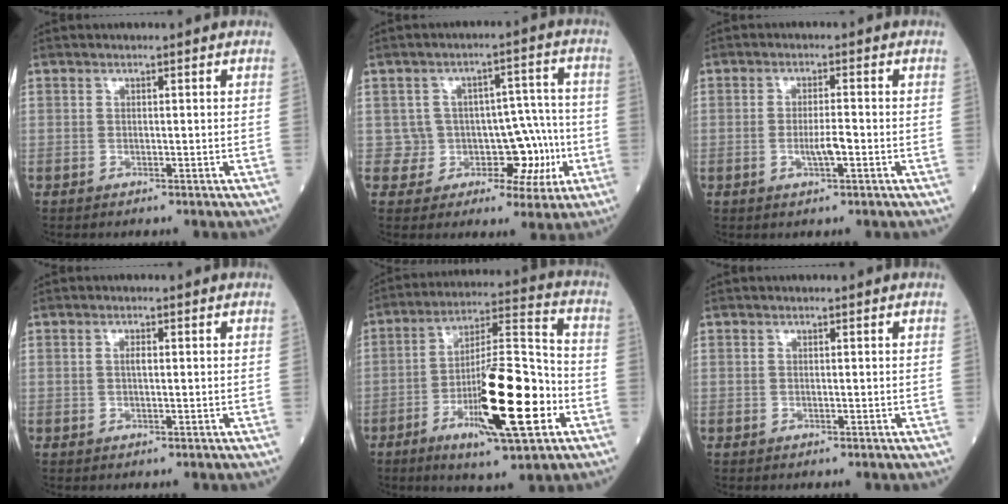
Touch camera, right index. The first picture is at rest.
{"total": 7.8, "force": [-1.4, 6.4, 4.2], "torque": [-0.030, 0.033, -0.005]}
{"total": 3.0, "force": [-0.9, 0.3, 2.8], "torque": [-0.055, 0.000, -0.013]}
{"total": 1.1, "force": [0.2, 0.3, 1.0], "torque": [-0.021, 0.002, 0.004]}
{"total": 17.7, "force": [-6.2, 2.7, 16.4], "torque": [-0.285, -0.008, -0.097]}
{"total": 0.0}